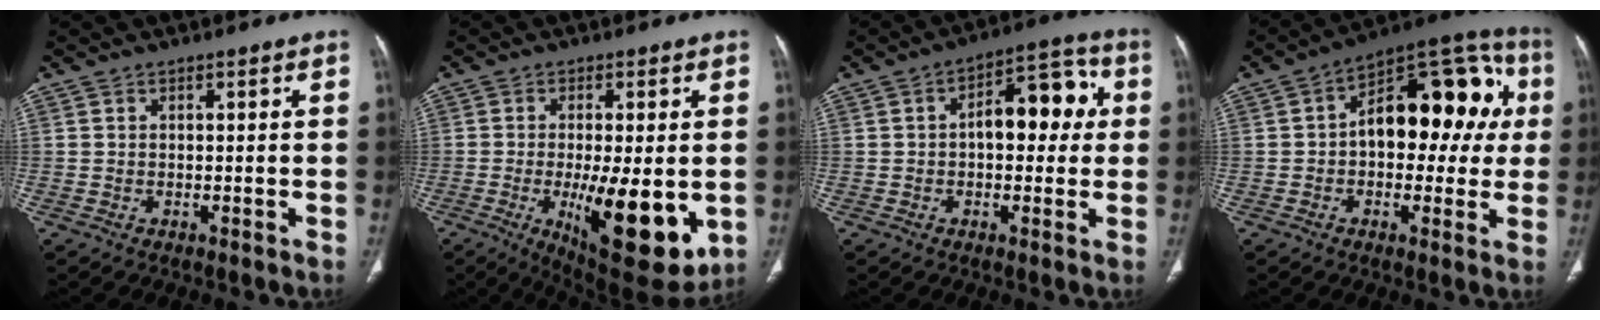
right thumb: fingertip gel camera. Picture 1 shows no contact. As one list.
[{"total": 16.8, "force": [-3.5, 5.5, 15.5], "torque": [-0.219, -0.028, -0.035]}, {"total": 11.7, "force": [1.3, 6.4, 9.7], "torque": [-0.101, 0.032, 0.011]}, {"total": 20.3, "force": [2.4, 11.4, 16.6], "torque": [-0.183, 0.043, 0.025]}]